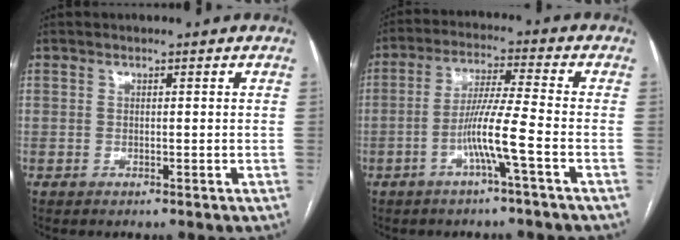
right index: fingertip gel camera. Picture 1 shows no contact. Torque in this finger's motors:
{"motor_torque": [1.18, -0.55, 0.61, 0.14]}